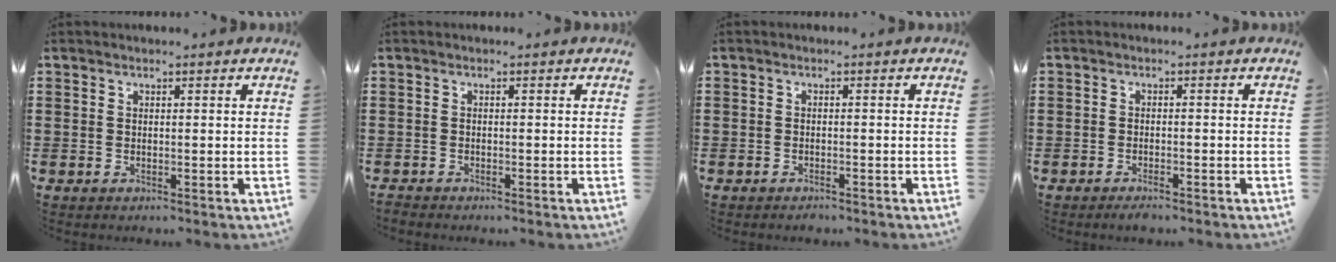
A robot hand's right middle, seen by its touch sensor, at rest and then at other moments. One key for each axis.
{"total": 0.7, "fx": -0.7, "fy": 0.1, "fz": 0.0, "tx": -0.002, "ty": 0.000, "tz": -0.015}
{"total": 1.1, "fx": -1.1, "fy": 0.2, "fz": -0.1, "tx": -0.001, "ty": 0.001, "tz": -0.024}
{"total": 1.3, "fx": -1.2, "fy": 0.2, "fz": 0.4, "tx": -0.011, "ty": -0.004, "tz": -0.022}